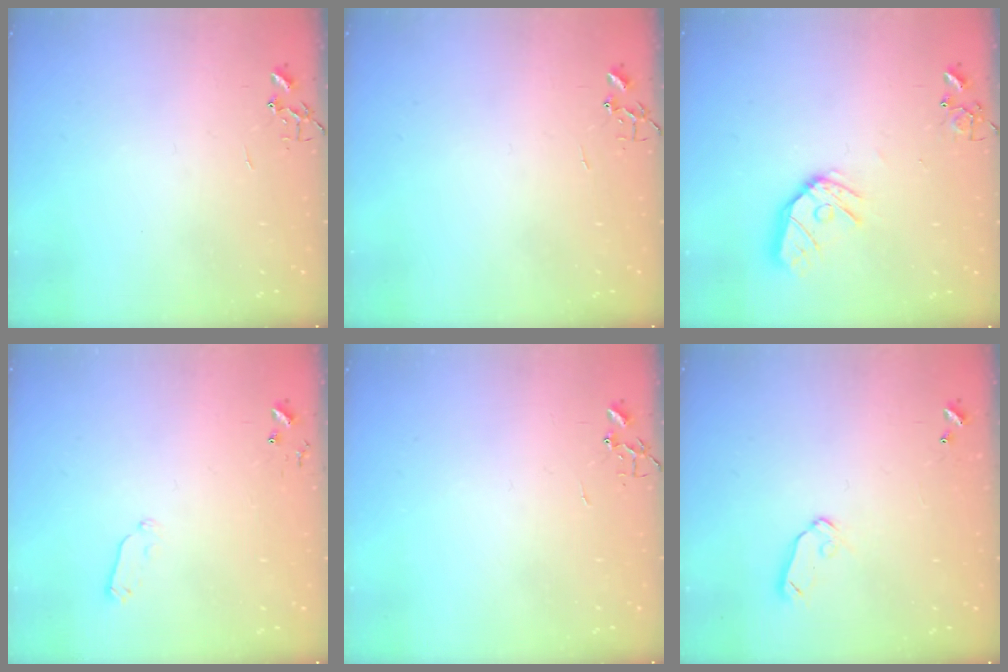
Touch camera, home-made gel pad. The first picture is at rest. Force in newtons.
{"total": 0.0}
{"total": 13.2, "press": 13.1, "slide": 1.5}
{"total": 5.1, "press": 5.0, "slide": 0.8}
{"total": 0.0}
{"total": 7.4, "press": 7.4, "slide": 0.8}